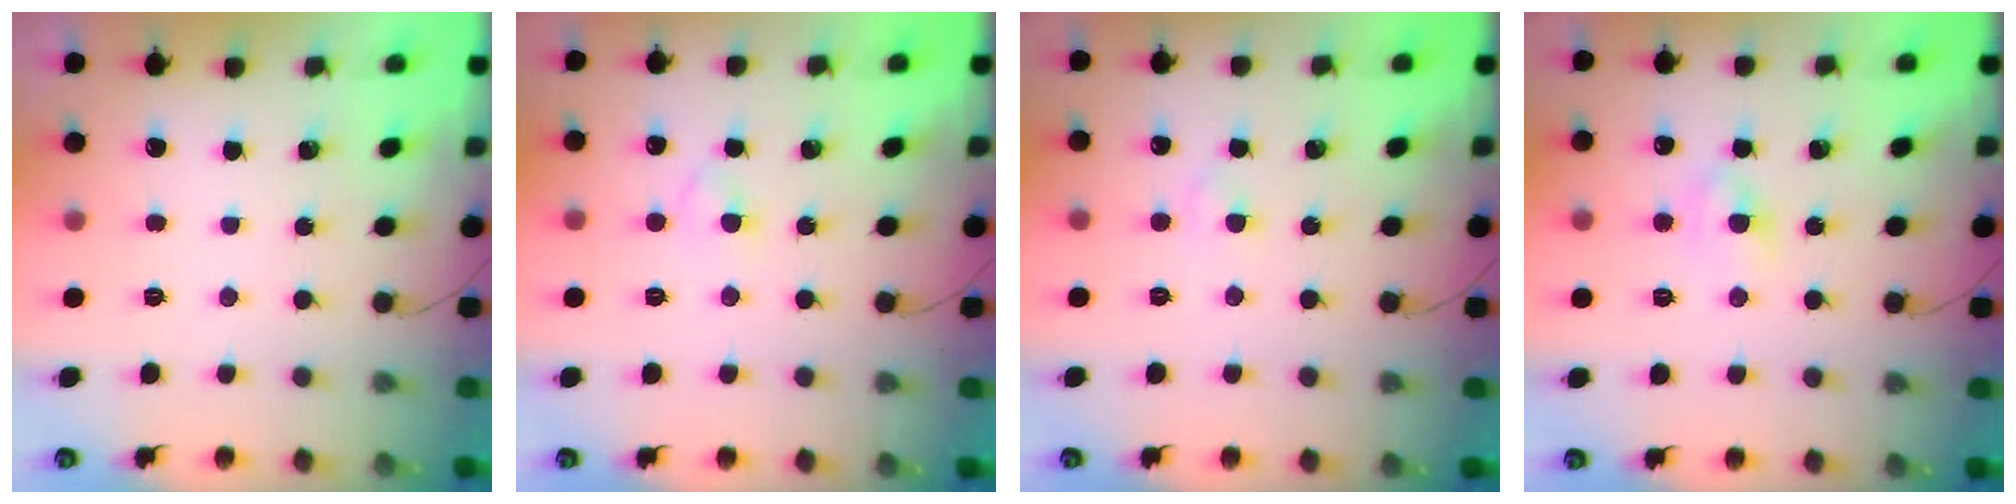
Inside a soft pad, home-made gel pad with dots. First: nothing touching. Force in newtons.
{"total": 2.1, "press": 1.9, "slide": 0.9}
{"total": 1.9, "press": 1.7, "slide": 0.8}
{"total": 4.1, "press": 3.9, "slide": 1.2}